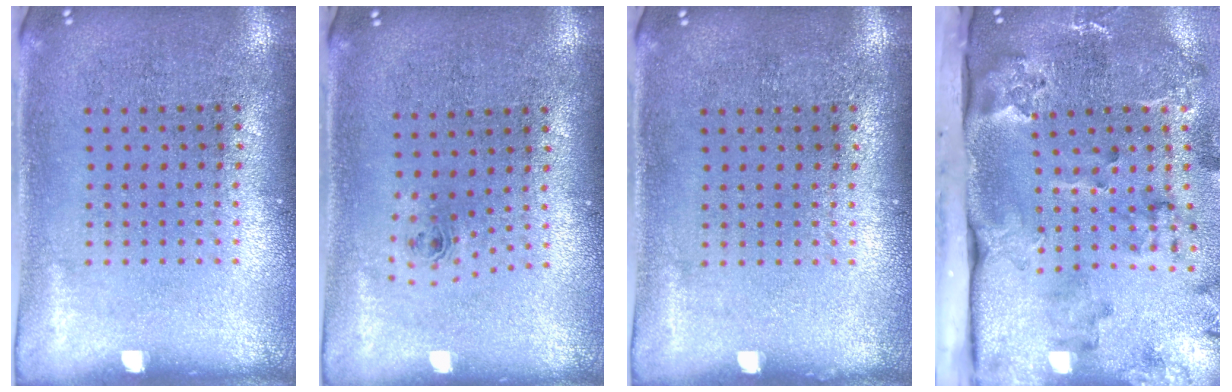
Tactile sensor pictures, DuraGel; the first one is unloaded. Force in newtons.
{"total": 0.7, "press": 0.3, "slide": 0.7}
{"total": 0.0}
{"total": 3.9, "press": 2.7, "slide": 2.8}